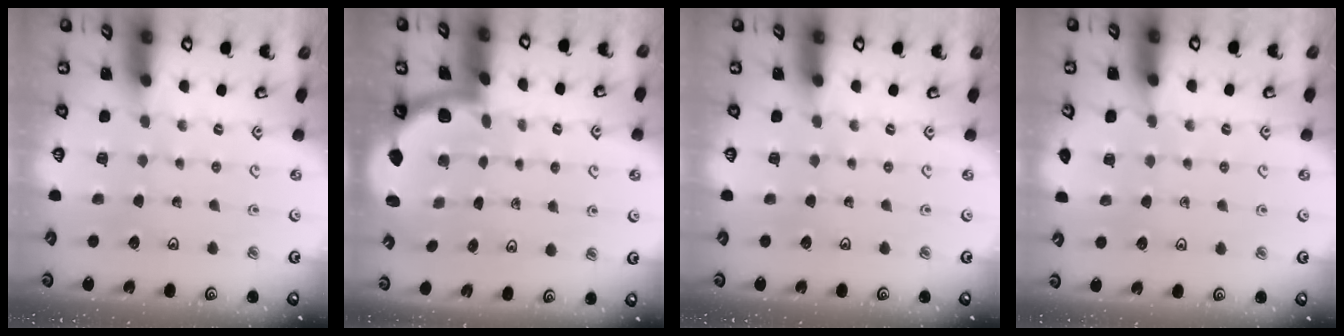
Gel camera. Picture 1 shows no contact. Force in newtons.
{"total": 1.8, "press": 1.8, "slide": 0.1}
{"total": 0.0}
{"total": 5.2, "press": 4.8, "slide": 2.1}